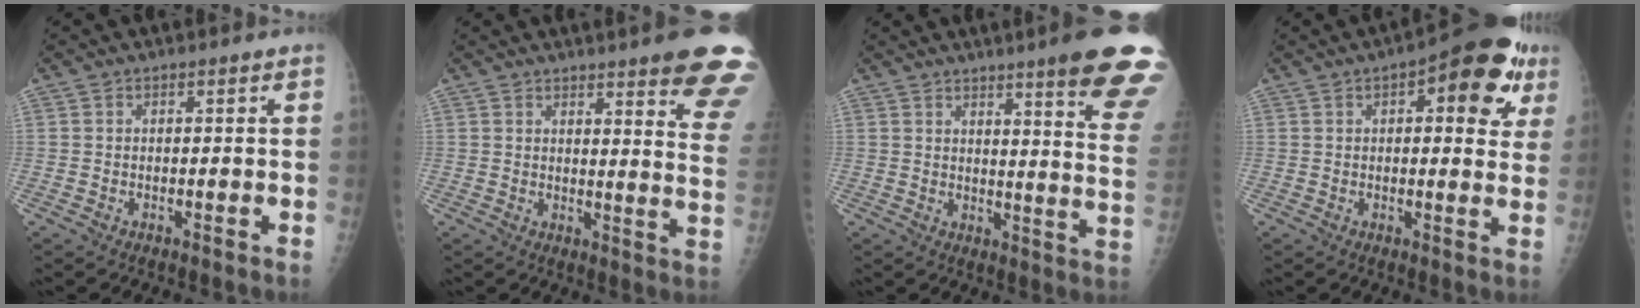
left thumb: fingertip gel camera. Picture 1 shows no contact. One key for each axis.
{"total": 16.8, "fx": 11.6, "fy": 2.4, "fz": 11.9, "tx": -0.124, "ty": -0.061, "tz": 0.127}
{"total": 18.4, "fx": 12.5, "fy": 1.4, "fz": 13.4, "tx": -0.149, "ty": -0.070, "tz": 0.147}
{"total": 15.0, "fx": 6.2, "fy": 6.2, "fz": 12.2, "tx": -0.116, "ty": -0.004, "tz": 0.068}